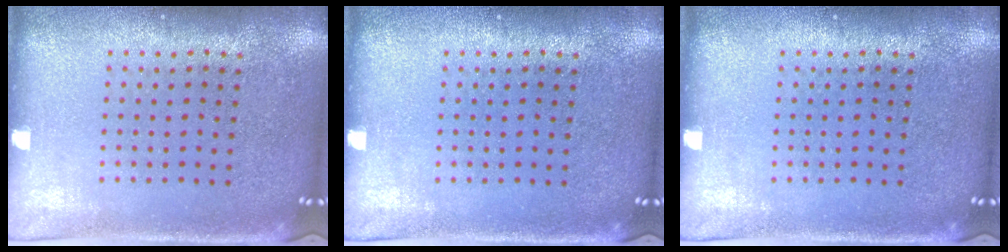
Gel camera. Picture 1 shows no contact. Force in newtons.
{"total": 0.0}
{"total": 0.0}